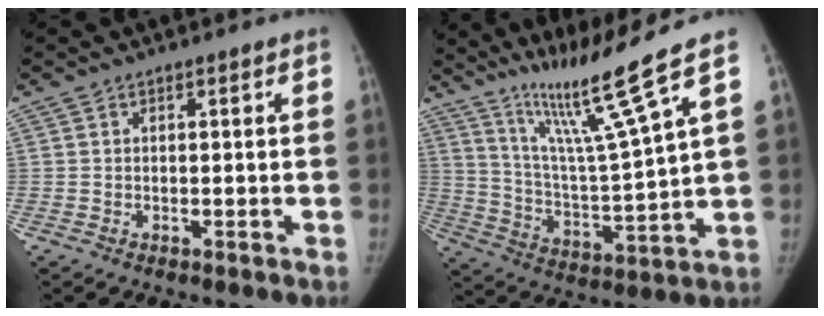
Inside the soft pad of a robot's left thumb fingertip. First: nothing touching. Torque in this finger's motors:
{"motor_torque": [1.11, 0.38, 1.03, -1.07, 0.08]}